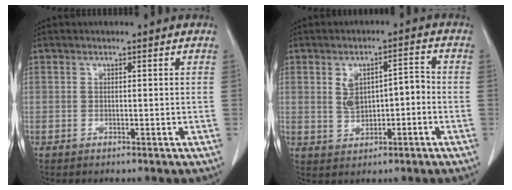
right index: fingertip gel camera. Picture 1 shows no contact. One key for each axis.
{"total": 5.8, "fx": -0.2, "fy": 3.0, "fz": 5.0, "tx": -0.087, "ty": 0.024, "tz": 0.008}